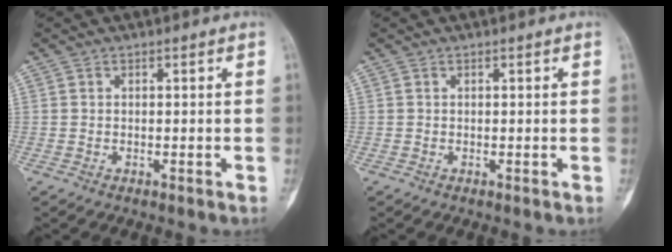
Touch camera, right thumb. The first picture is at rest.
{"total": 0.0}